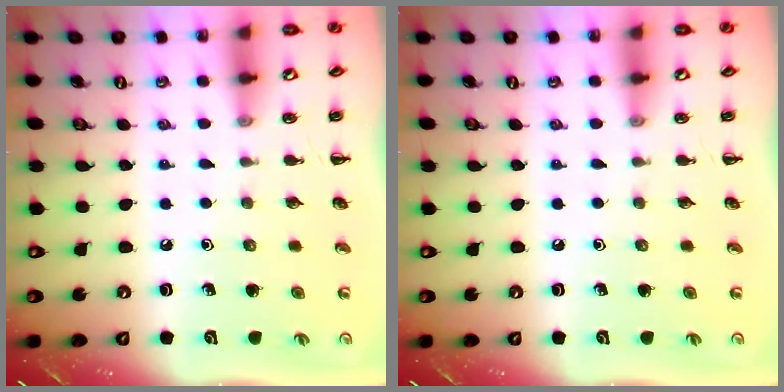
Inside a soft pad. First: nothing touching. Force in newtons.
{"total": 0.0}